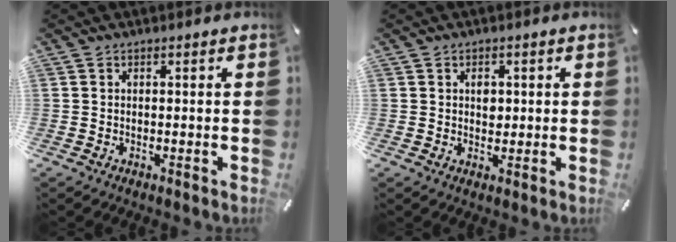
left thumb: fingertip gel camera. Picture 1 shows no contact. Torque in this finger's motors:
{"motor_torque": [0.58, 0.50, 0.18, -0.13, 0.01]}